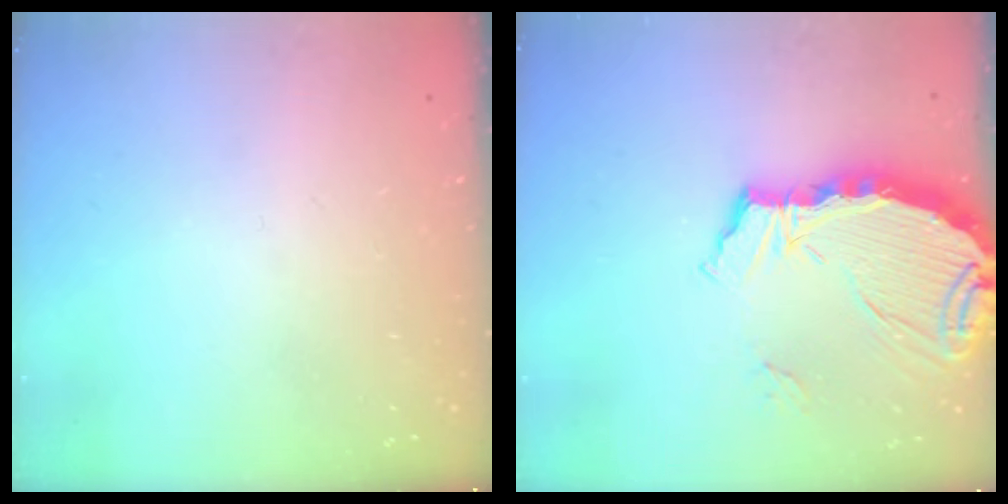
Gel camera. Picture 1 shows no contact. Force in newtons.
{"total": 8.7, "press": 8.7, "slide": 0.6}